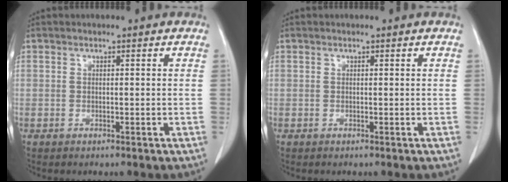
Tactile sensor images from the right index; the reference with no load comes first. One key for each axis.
{"total": 0.0}